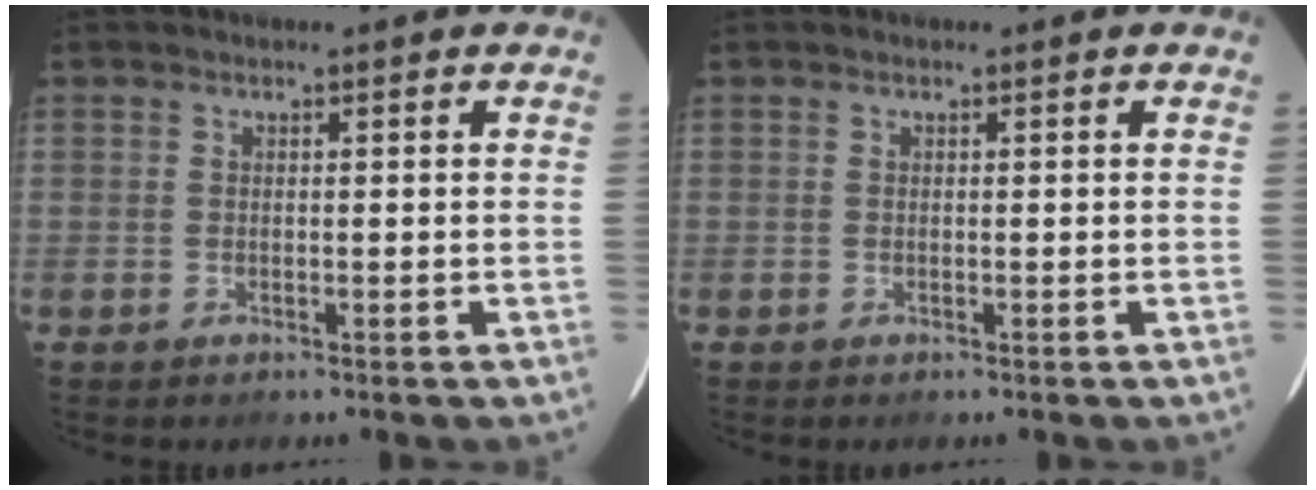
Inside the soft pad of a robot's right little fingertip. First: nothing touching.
{"total": 0.0}